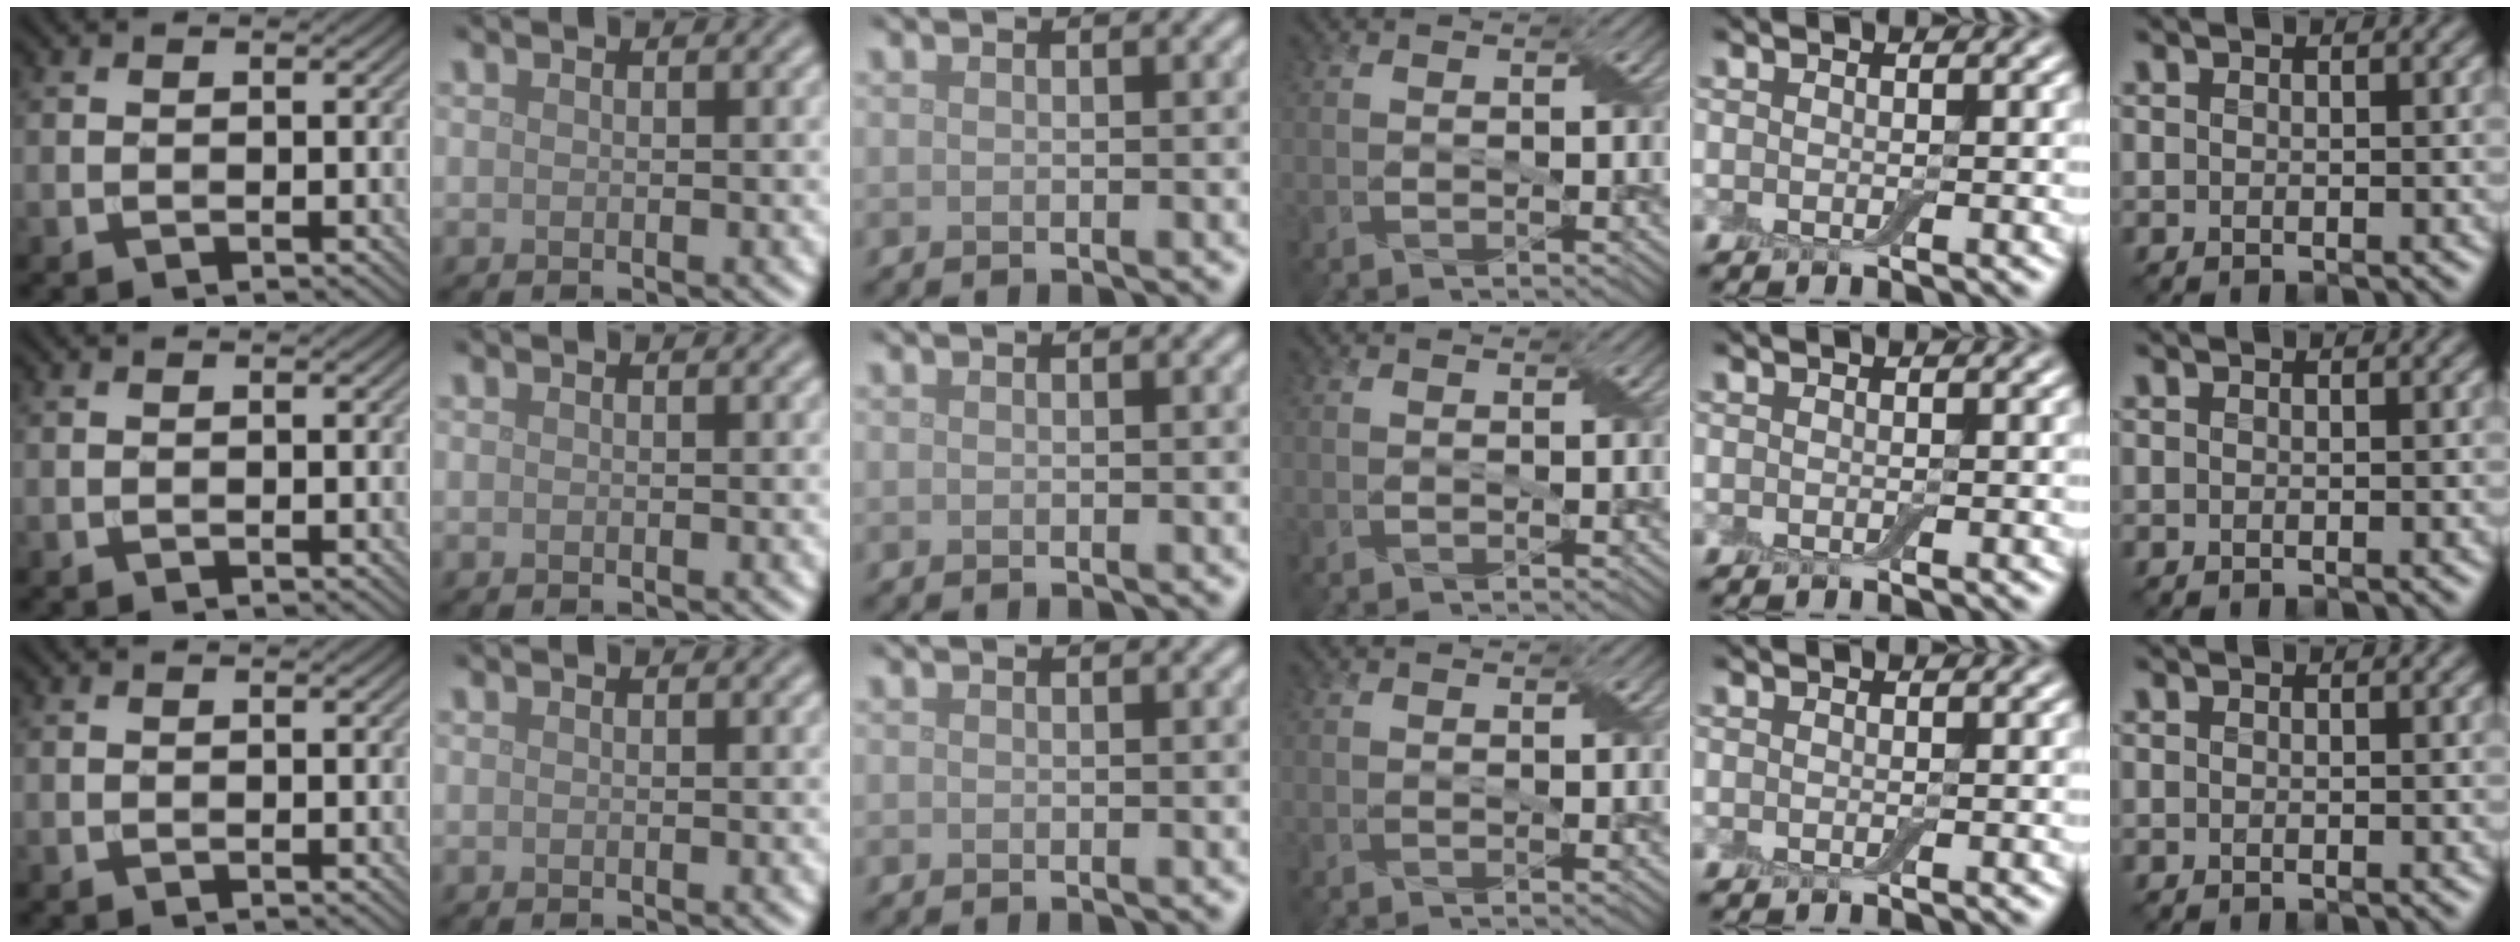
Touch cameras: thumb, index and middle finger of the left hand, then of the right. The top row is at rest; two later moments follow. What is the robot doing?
{"motion": "fold", "object": "cloth"}